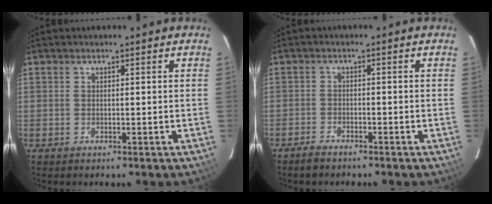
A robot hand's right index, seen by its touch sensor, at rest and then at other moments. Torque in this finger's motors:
{"motor_torque": [0.38, -0.41, -0.03, -0.01]}